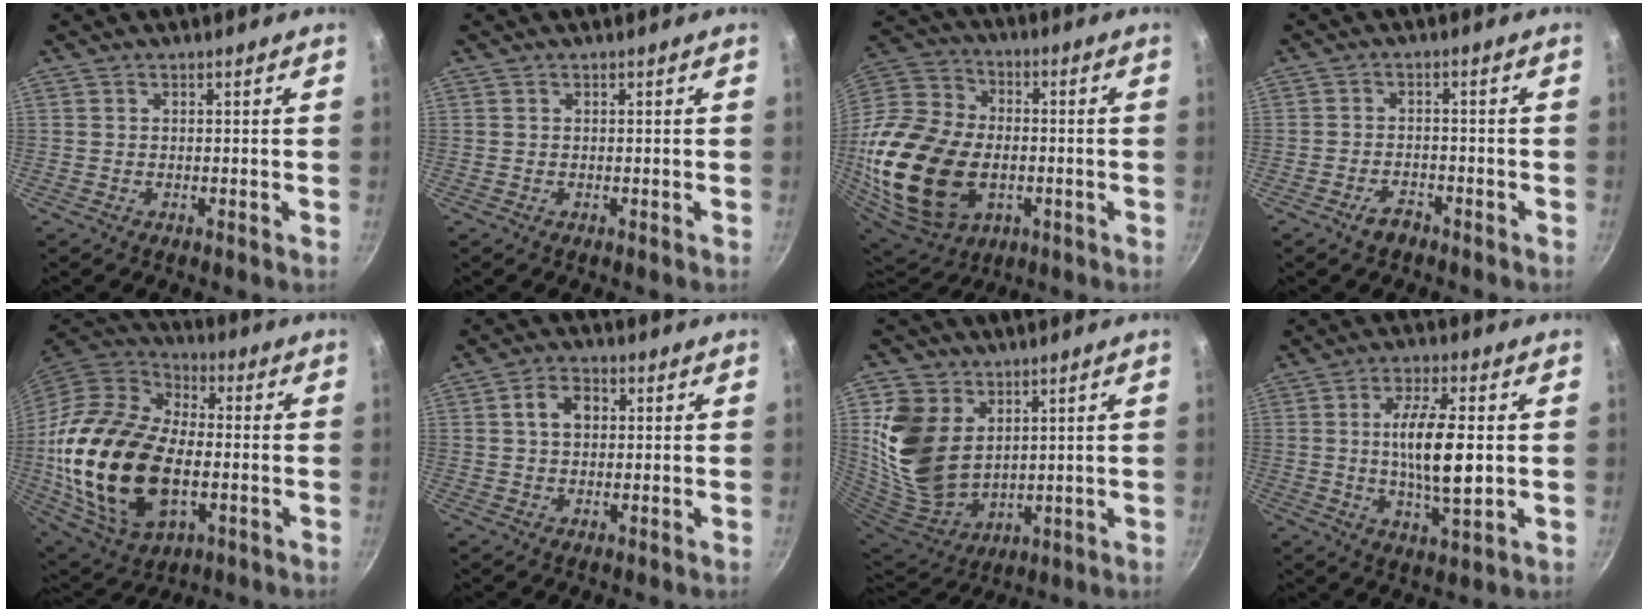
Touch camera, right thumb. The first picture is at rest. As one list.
[{"total": 0.0}, {"total": 29.9, "force": [-5.2, 19.9, 21.7], "torque": [-0.449, 0.010, -0.082]}, {"total": 3.2, "force": [-2.4, 1.6, 1.5], "torque": [-0.019, 0.023, -0.037]}, {"total": 28.4, "force": [-3.5, 17.4, 22.2], "torque": [-0.422, 0.014, -0.055]}, {"total": 5.3, "force": [1.0, 3.9, 3.5], "torque": [-0.041, 0.010, 0.012]}, {"total": 16.3, "force": [4.7, 12.1, 9.8], "torque": [-0.183, -0.031, 0.112]}, {"total": 15.1, "force": [0.2, 4.9, 14.2], "torque": [-0.263, 0.011, 0.000]}]